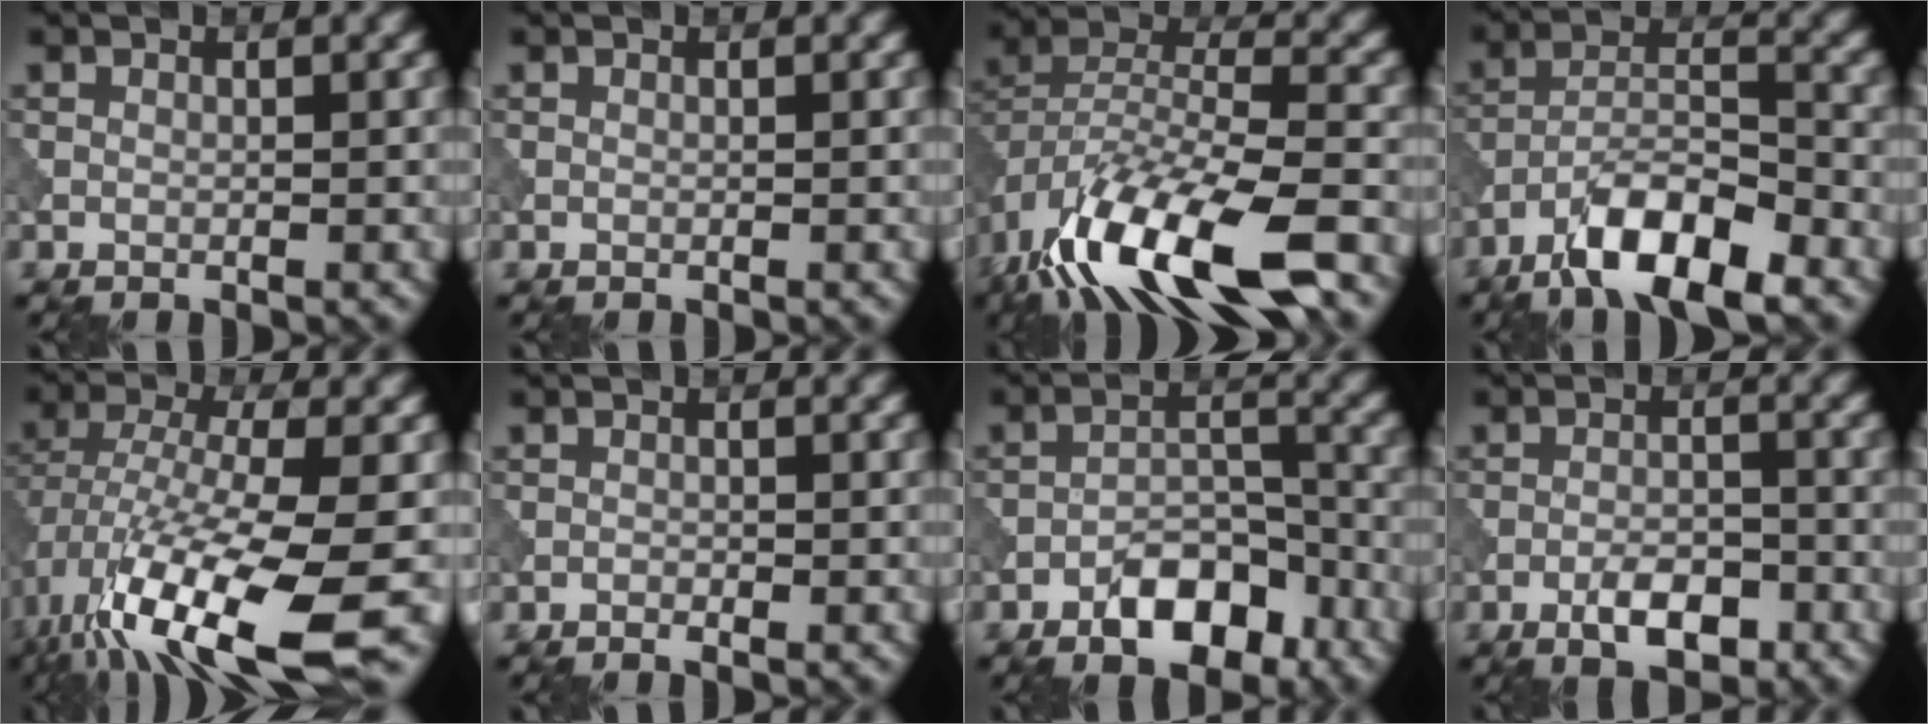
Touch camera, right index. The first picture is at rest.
{"total": 0.0}
{"total": 13.2, "force": [-8.2, 4.2, 9.4], "torque": [-0.183, -0.004, -0.156]}
{"total": 8.5, "force": [-5.6, 2.8, 5.8], "torque": [-0.092, 0.006, -0.107]}
{"total": 13.9, "force": [-5.1, 4.5, 12.1], "torque": [-0.239, -0.023, -0.080]}
{"total": 0.6, "force": [-0.4, 0.2, 0.4], "torque": [-0.005, -0.001, -0.008]}
{"total": 5.9, "force": [-3.7, 2.8, 3.7], "torque": [-0.047, 0.008, -0.064]}
{"total": 3.8, "force": [-2.1, 1.5, 2.8], "torque": [-0.041, 0.004, -0.039]}